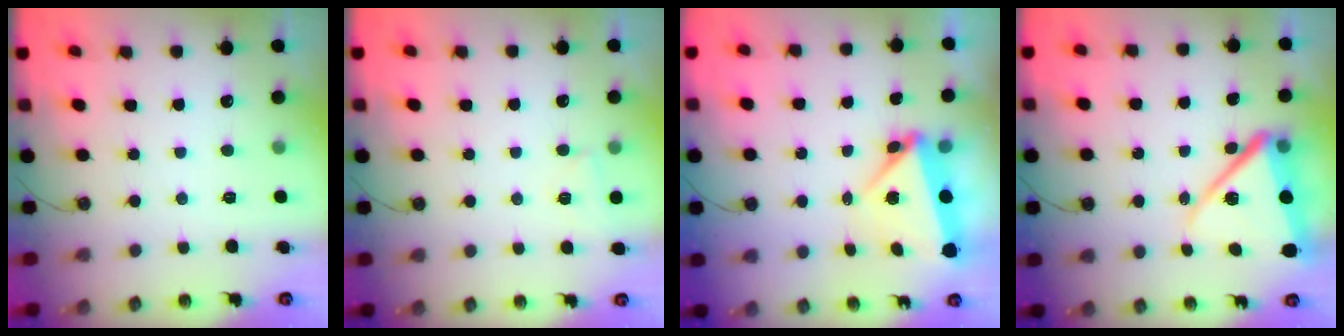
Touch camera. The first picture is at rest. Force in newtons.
{"total": 3.9, "press": 3.2, "slide": 2.4}
{"total": 7.7, "press": 4.8, "slide": 6.1}
{"total": 14.3, "press": 14.2, "slide": 1.5}